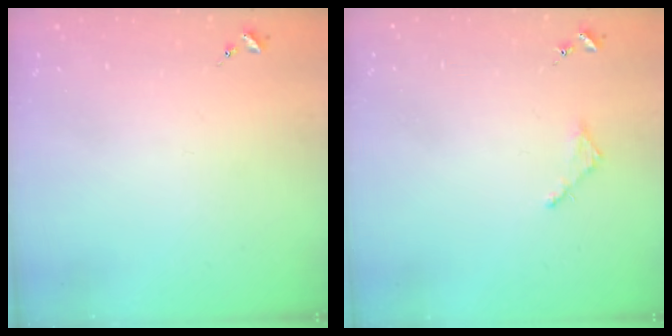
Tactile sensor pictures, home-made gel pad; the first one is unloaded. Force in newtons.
{"total": 2.8, "press": 2.7, "slide": 0.3}